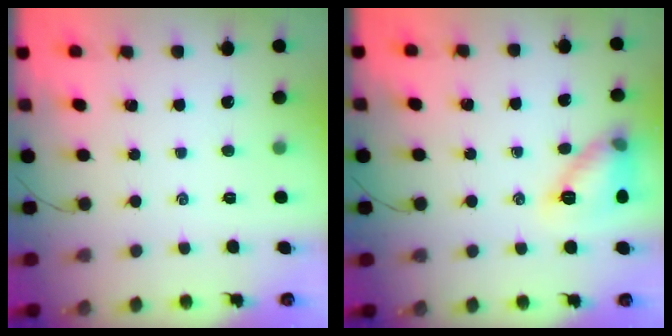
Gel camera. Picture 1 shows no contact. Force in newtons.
{"total": 12.0, "press": 12.0, "slide": 0.4}